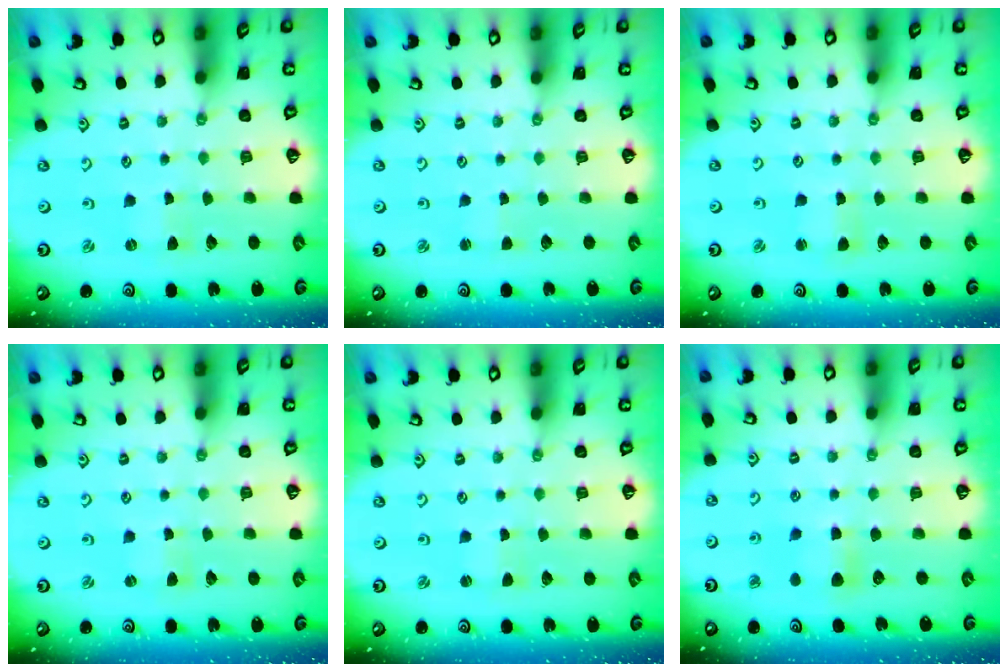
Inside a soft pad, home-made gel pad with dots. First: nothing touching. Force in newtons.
{"total": 0.9, "press": 0.9, "slide": 0.2}
{"total": 1.1, "press": 1.0, "slide": 0.2}
{"total": 0.0}
{"total": 1.0, "press": 1.0, "slide": 0.2}
{"total": 5.8, "press": 5.7, "slide": 0.5}